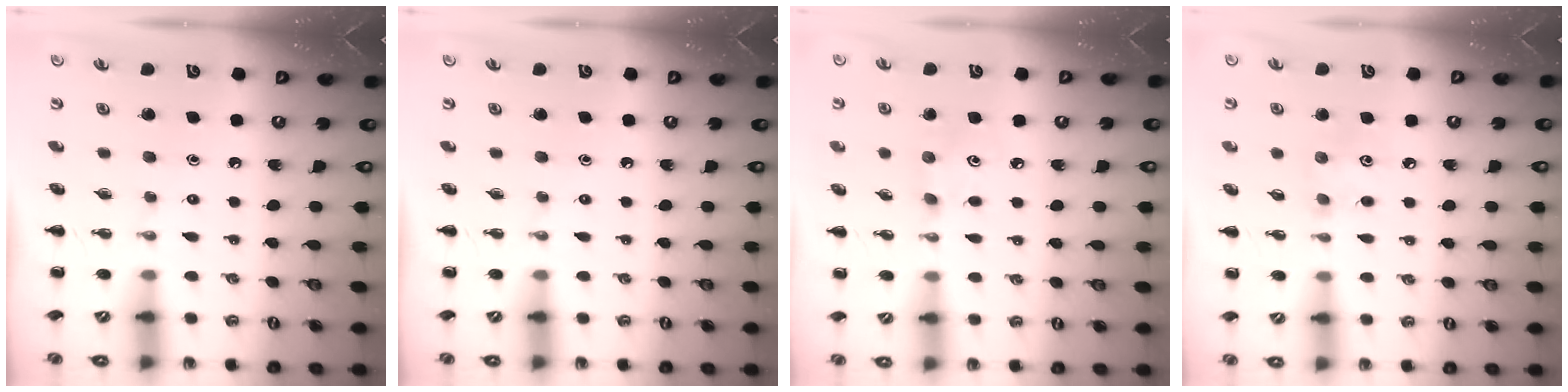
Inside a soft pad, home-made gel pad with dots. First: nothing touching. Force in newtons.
{"total": 0.0}
{"total": 2.9, "press": 2.8, "slide": 0.8}
{"total": 3.7, "press": 3.7, "slide": 0.6}